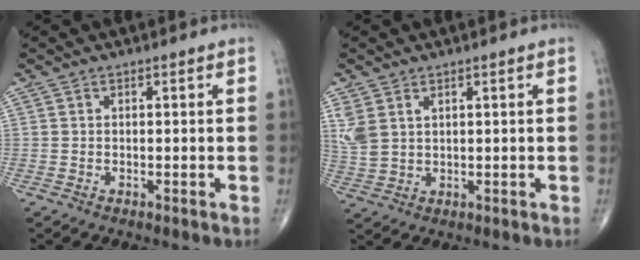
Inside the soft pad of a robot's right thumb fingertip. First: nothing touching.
{"total": 4.9, "force": [2.2, 3.0, 3.2], "torque": [-0.080, -0.001, 0.055]}